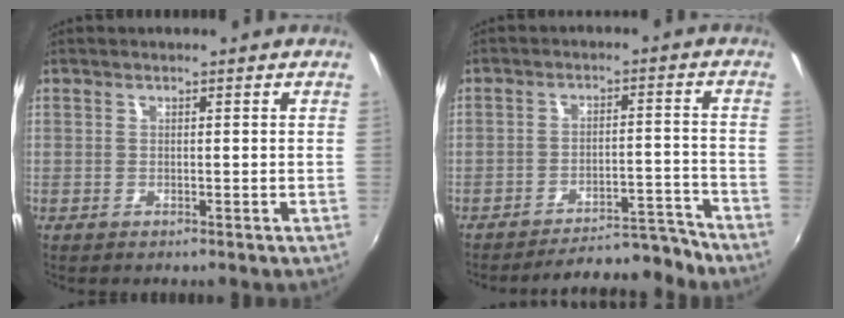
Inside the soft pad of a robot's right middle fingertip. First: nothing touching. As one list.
[{"total": 11.7, "force": [-11.3, 1.3, 2.4], "torque": [-0.044, 0.030, -0.151]}]